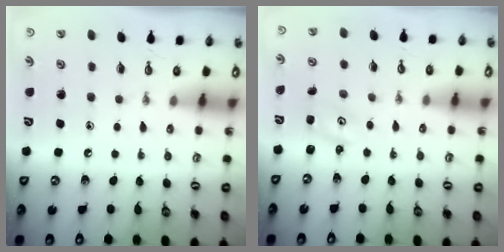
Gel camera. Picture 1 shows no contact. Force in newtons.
{"total": 2.0, "press": 2.0, "slide": 0.2}